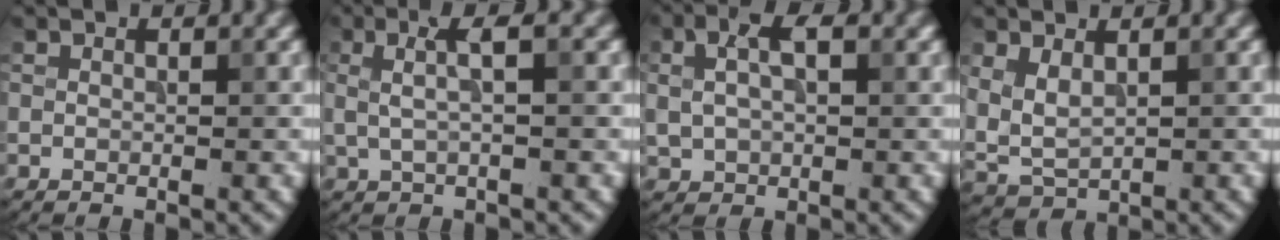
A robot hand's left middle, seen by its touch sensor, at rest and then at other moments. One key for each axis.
{"total": 3.1, "fx": 0.7, "fy": 0.7, "fz": 2.9, "tx": -0.054, "ty": 0.008, "tz": 0.012}
{"total": 4.1, "fx": 1.2, "fy": 2.5, "fz": 3.1, "tx": -0.062, "ty": 0.007, "tz": 0.020}
{"total": 3.1, "fx": 1.0, "fy": 1.8, "fz": 2.3, "tx": -0.056, "ty": -0.002, "tz": 0.023}